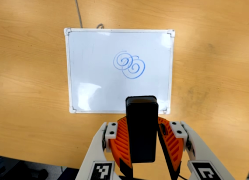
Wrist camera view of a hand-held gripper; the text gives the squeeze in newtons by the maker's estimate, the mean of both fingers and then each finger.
{"total": 5.5, "left": 5.4, "right": 5.6}